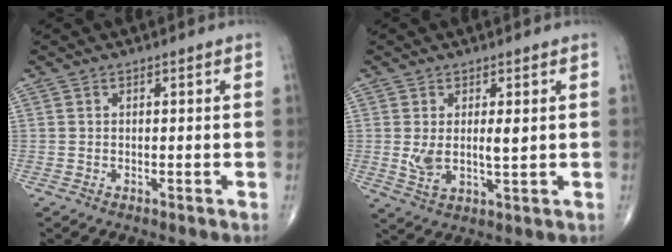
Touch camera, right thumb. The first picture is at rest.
{"total": 5.8, "force": [0.9, 2.4, 5.2], "torque": [-0.092, -0.014, 0.021]}